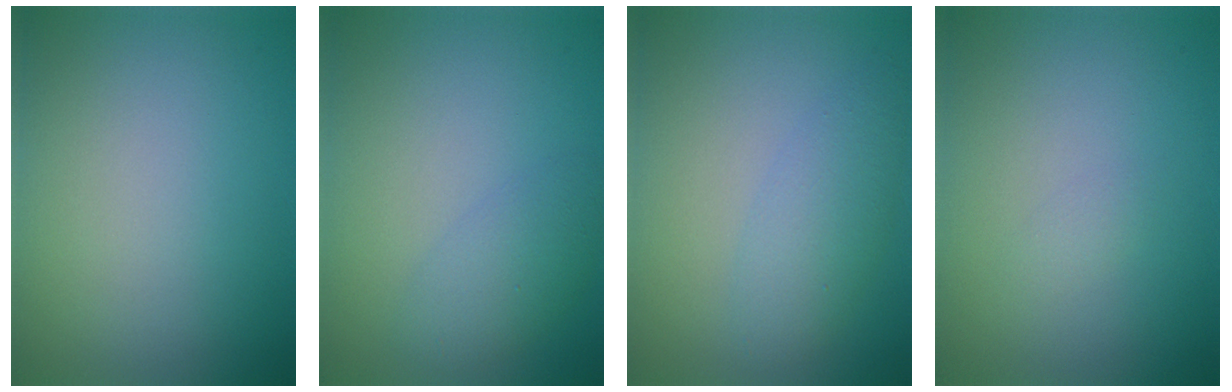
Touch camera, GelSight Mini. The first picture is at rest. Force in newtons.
{"total": 2.5, "press": 2.5, "slide": 0.1}
{"total": 2.9, "press": 2.9, "slide": 0.0}
{"total": 0.7, "press": 0.7, "slide": 0.1}